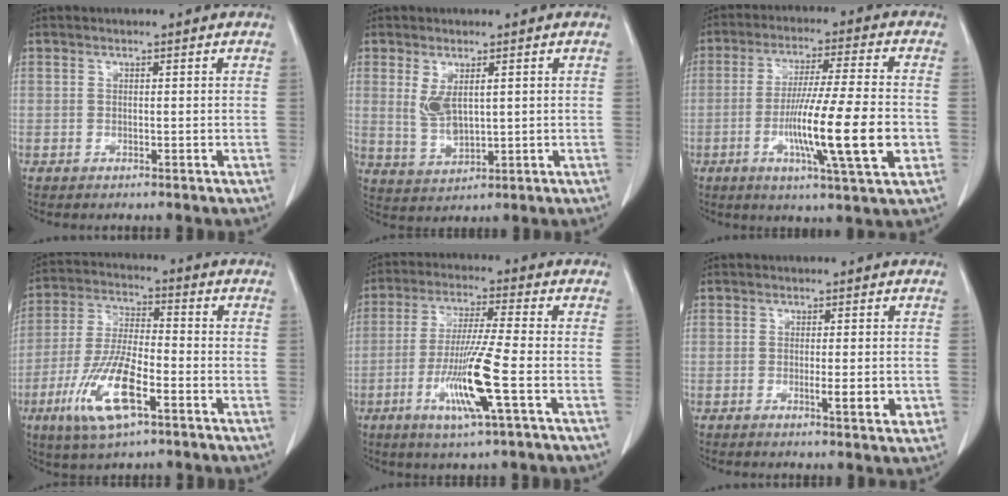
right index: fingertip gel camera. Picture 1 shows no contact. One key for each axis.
{"total": 4.8, "fx": 1.4, "fy": 1.8, "fz": 4.2, "tx": -0.087, "ty": -0.003, "tz": 0.040}
{"total": 15.2, "fx": -3.6, "fy": 0.2, "fz": 14.8, "tx": -0.256, "ty": -0.016, "tz": -0.062}
{"total": 12.5, "fx": -5.4, "fy": 3.3, "fz": 10.8, "tx": -0.225, "ty": -0.013, "tz": -0.101}
{"total": 11.4, "fx": -3.7, "fy": -0.5, "fz": 10.7, "tx": -0.213, "ty": -0.017, "tz": -0.070}
{"total": 3.9, "fx": -0.9, "fy": 0.7, "fz": 3.7, "tx": -0.053, "ty": -0.005, "tz": -0.008}